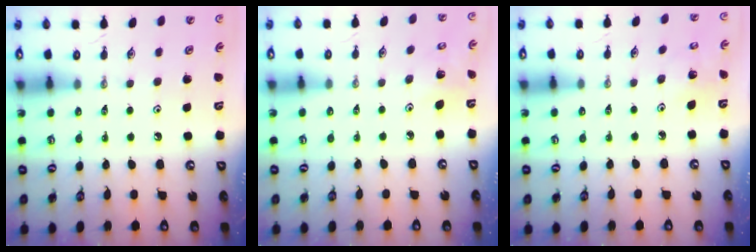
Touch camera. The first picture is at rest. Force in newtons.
{"total": 3.2, "press": 3.2, "slide": 0.2}
{"total": 2.7, "press": 2.7, "slide": 0.2}